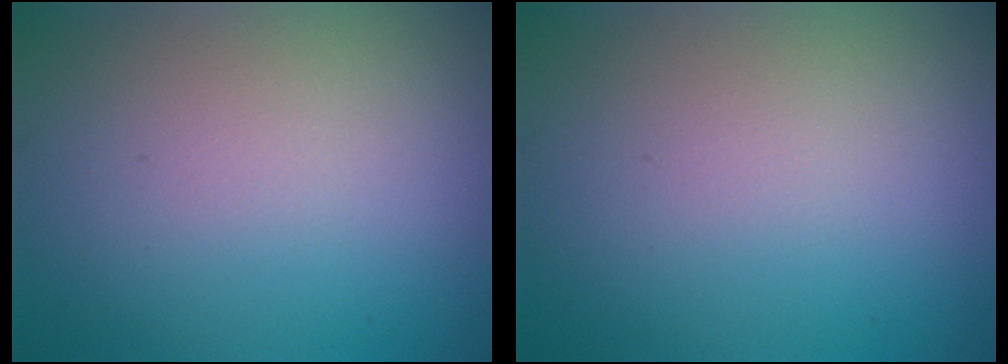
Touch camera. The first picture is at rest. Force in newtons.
{"total": 0.0}